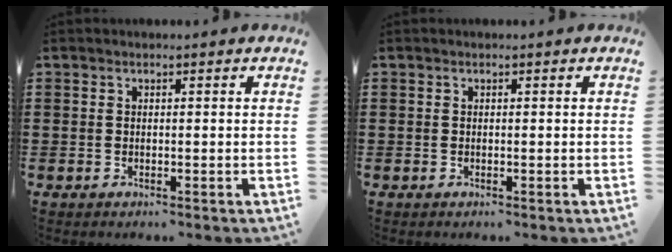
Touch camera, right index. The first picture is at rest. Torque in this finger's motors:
{"motor_torque": [0.01, 0.03, 0.00, 0.00]}